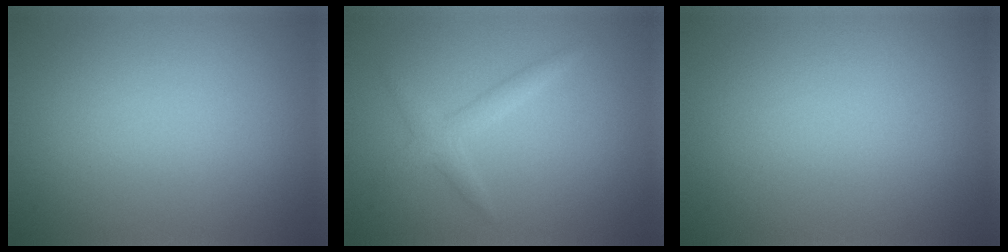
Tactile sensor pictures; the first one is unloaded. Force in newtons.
{"total": 1.8, "press": 1.8, "slide": 0.1}
{"total": 0.0}